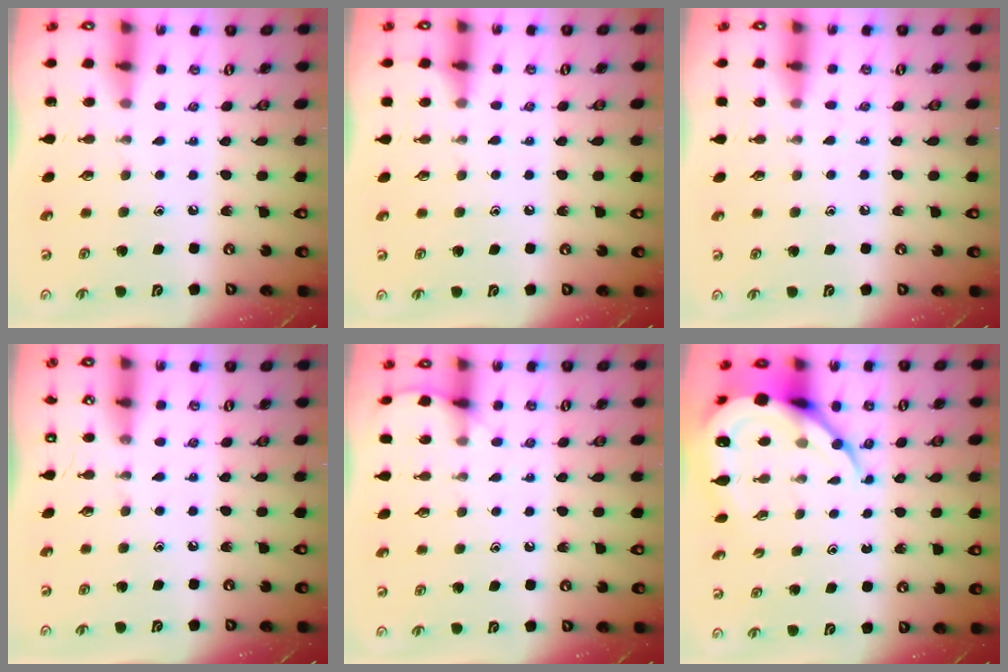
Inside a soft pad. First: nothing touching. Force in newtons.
{"total": 3.7, "press": 3.6, "slide": 0.5}
{"total": 5.4, "press": 5.3, "slide": 0.8}
{"total": 0.0}
{"total": 5.5, "press": 5.5, "slide": 0.8}
{"total": 10.9, "press": 10.8, "slide": 1.2}